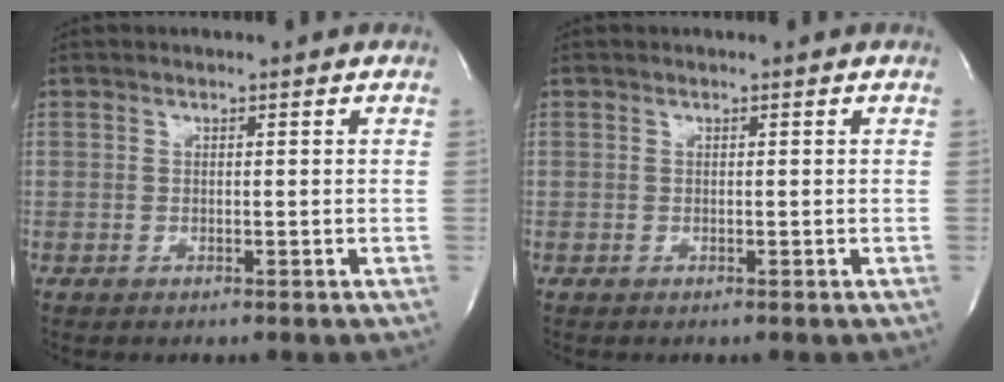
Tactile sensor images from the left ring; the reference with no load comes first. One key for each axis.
{"total": 0.0}